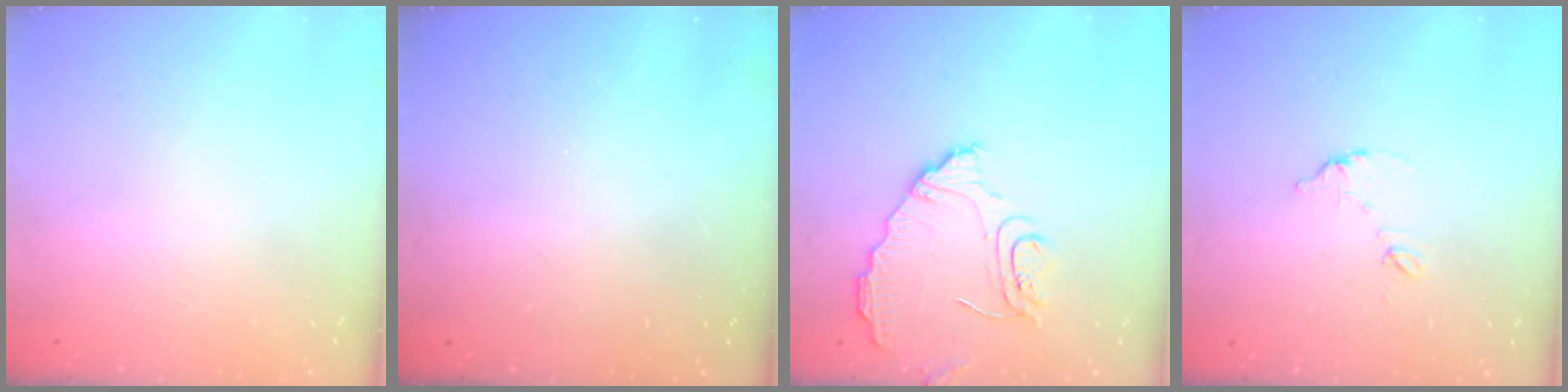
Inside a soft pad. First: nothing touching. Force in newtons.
{"total": 3.2, "press": 3.2, "slide": 0.1}
{"total": 11.2, "press": 11.2, "slide": 0.4}
{"total": 6.3, "press": 6.3, "slide": 0.4}